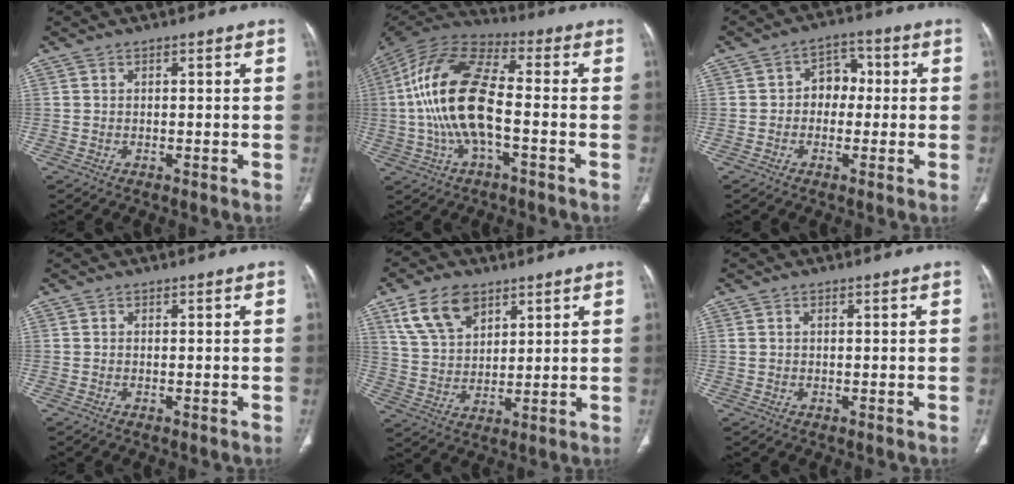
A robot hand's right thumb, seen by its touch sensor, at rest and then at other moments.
{"total": 18.3, "force": [-1.8, 7.8, 16.5], "torque": [-0.340, 0.032, -0.037]}
{"total": 5.9, "force": [-0.1, 4.6, 3.6], "torque": [-0.020, 0.021, -0.011]}
{"total": 0.0}
{"total": 11.1, "force": [6.3, 6.6, 6.2], "torque": [-0.100, -0.023, 0.129]}
{"total": 0.9, "force": [0.3, 0.5, 0.6], "torque": [-0.018, 0.009, 0.012]}